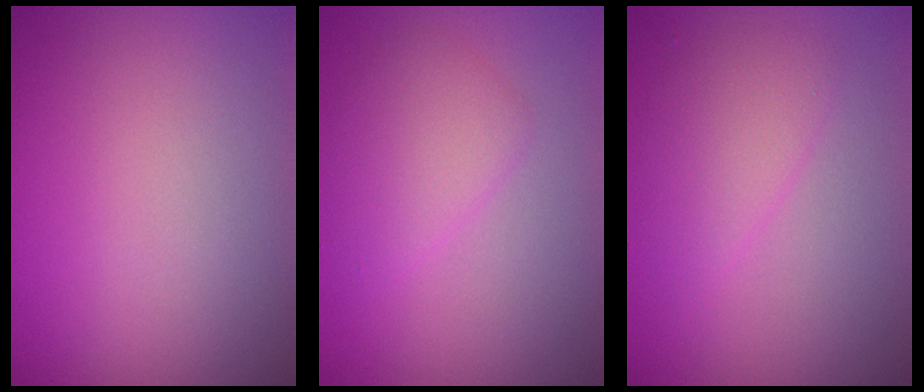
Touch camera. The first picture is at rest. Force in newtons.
{"total": 2.7, "press": 2.7, "slide": 0.2}
{"total": 2.5, "press": 2.5, "slide": 0.1}